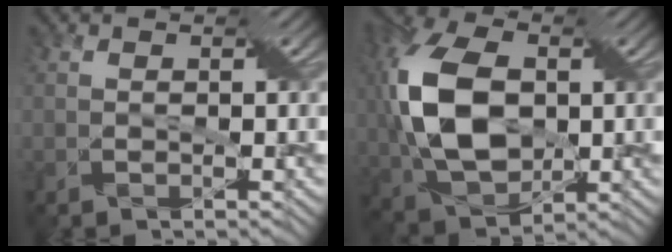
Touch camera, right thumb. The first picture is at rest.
{"total": 13.9, "force": [0.9, 8.7, 10.8], "torque": [-0.266, 0.011, 0.014]}